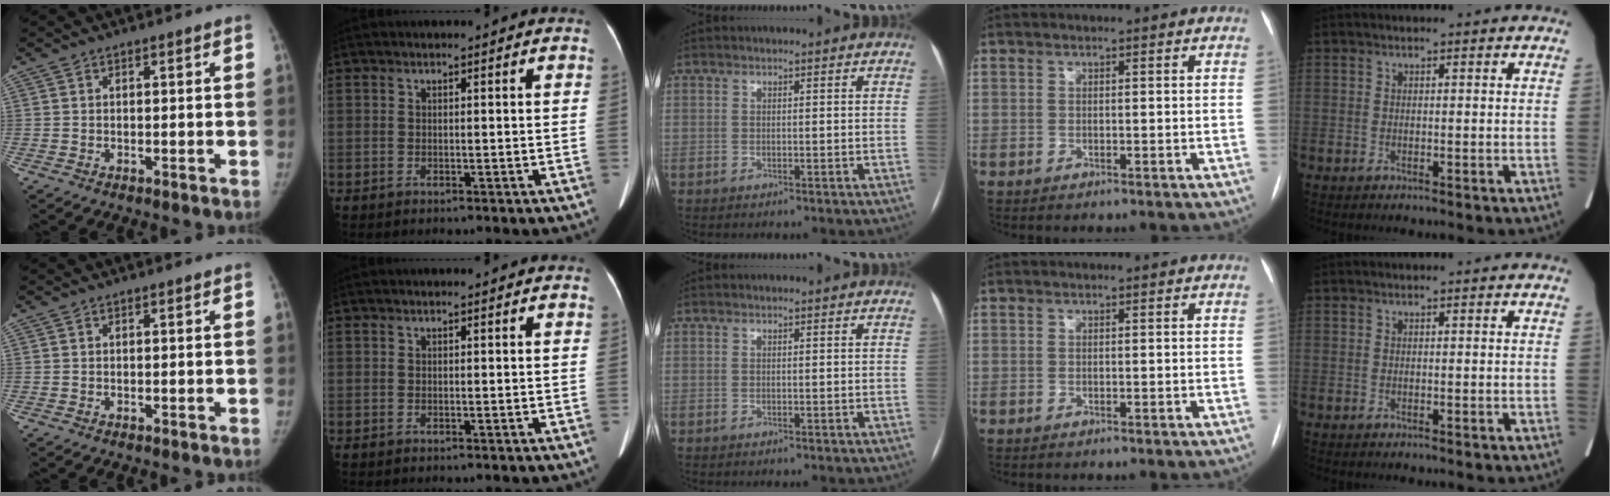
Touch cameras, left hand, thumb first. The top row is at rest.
{}